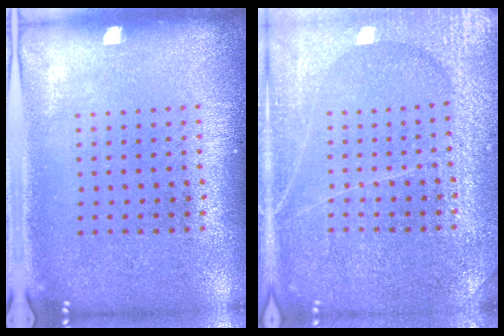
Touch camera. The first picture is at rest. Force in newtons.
{"total": 3.7, "press": 3.7, "slide": 0.4}